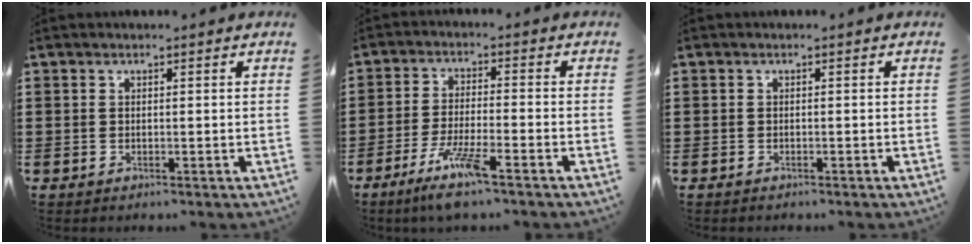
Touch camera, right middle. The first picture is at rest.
{"total": 6.6, "force": [-4.5, 0.3, 4.7], "torque": [-0.099, -0.014, -0.085]}
{"total": 0.5, "force": [-0.5, 0.3, -0.1], "torque": [0.000, 0.002, -0.010]}